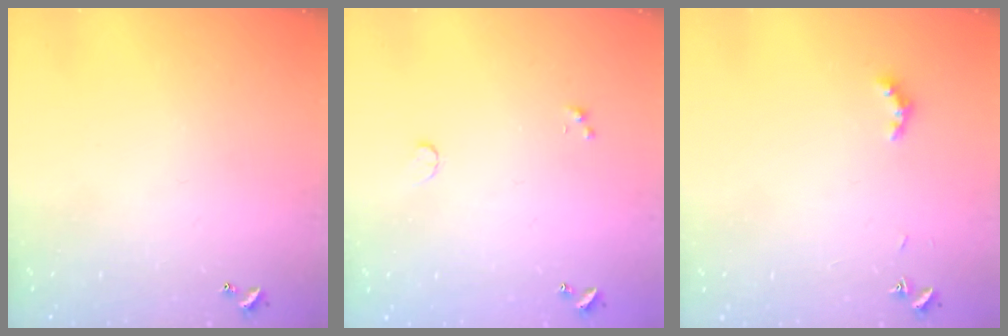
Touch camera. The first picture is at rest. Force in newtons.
{"total": 0.5, "press": 0.4, "slide": 0.3}
{"total": 3.5, "press": 3.4, "slide": 1.0}